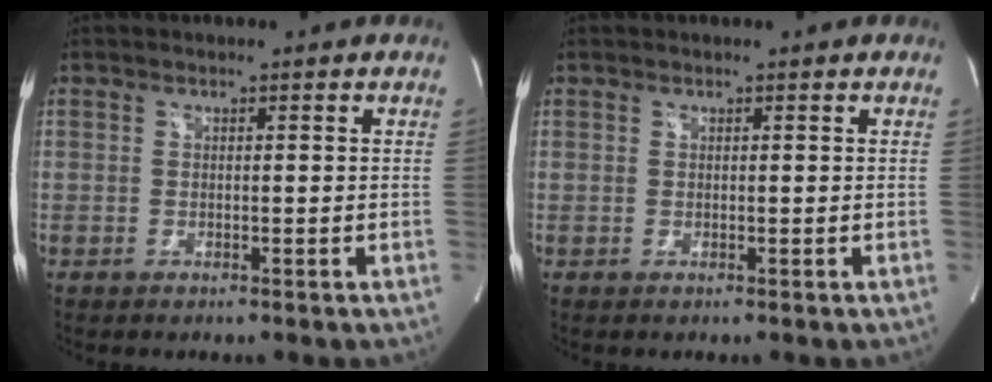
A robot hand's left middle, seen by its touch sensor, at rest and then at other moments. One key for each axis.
{"total": 0.0}